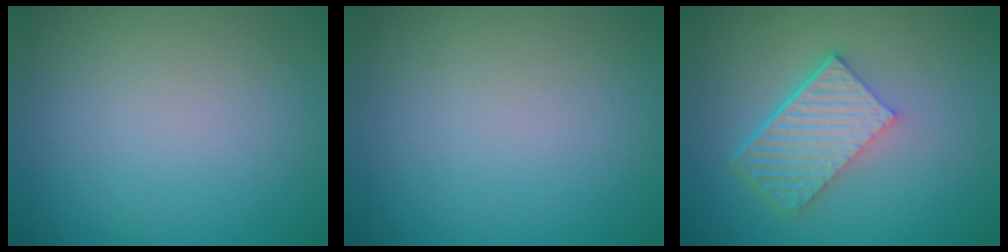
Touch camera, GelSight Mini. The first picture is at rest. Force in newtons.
{"total": 0.0}
{"total": 5.7, "press": 3.9, "slide": 4.2}